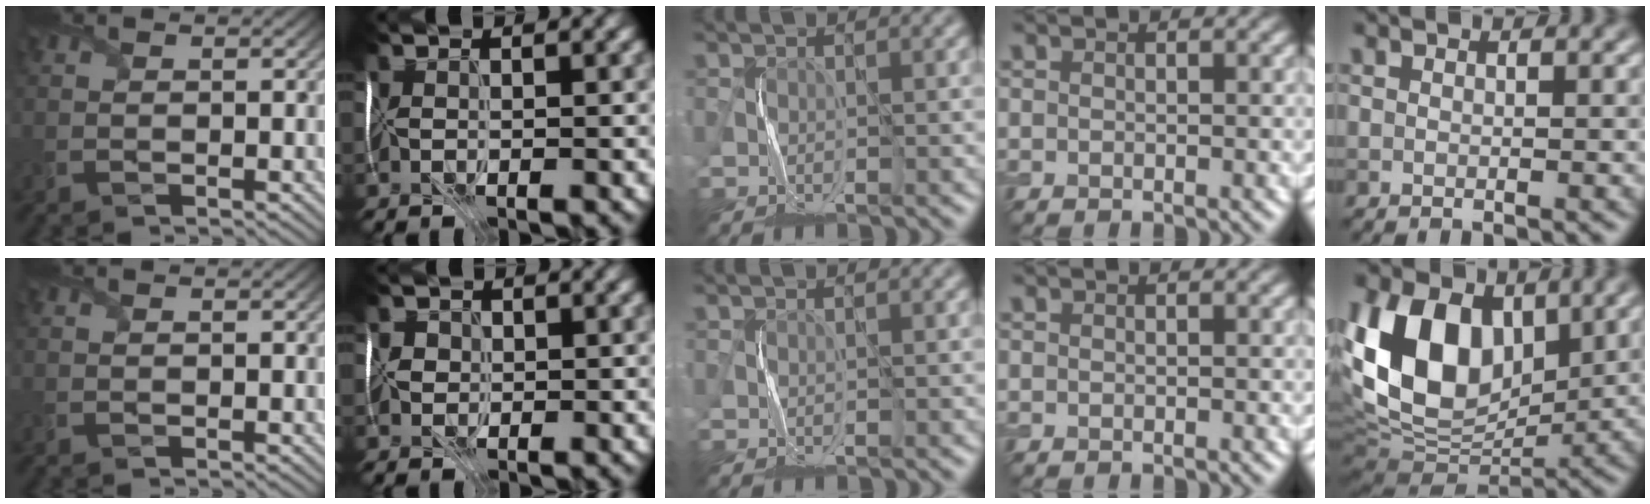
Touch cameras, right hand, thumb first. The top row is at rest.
{"index": {"total": 0.8, "force": [0.1, 0.7, -0.4], "torque": [0.015, 0.006, 0.004]}, "little": {"total": 13.1, "force": [3.0, 8.6, 9.4], "torque": [-0.197, 0.006, 0.046]}}